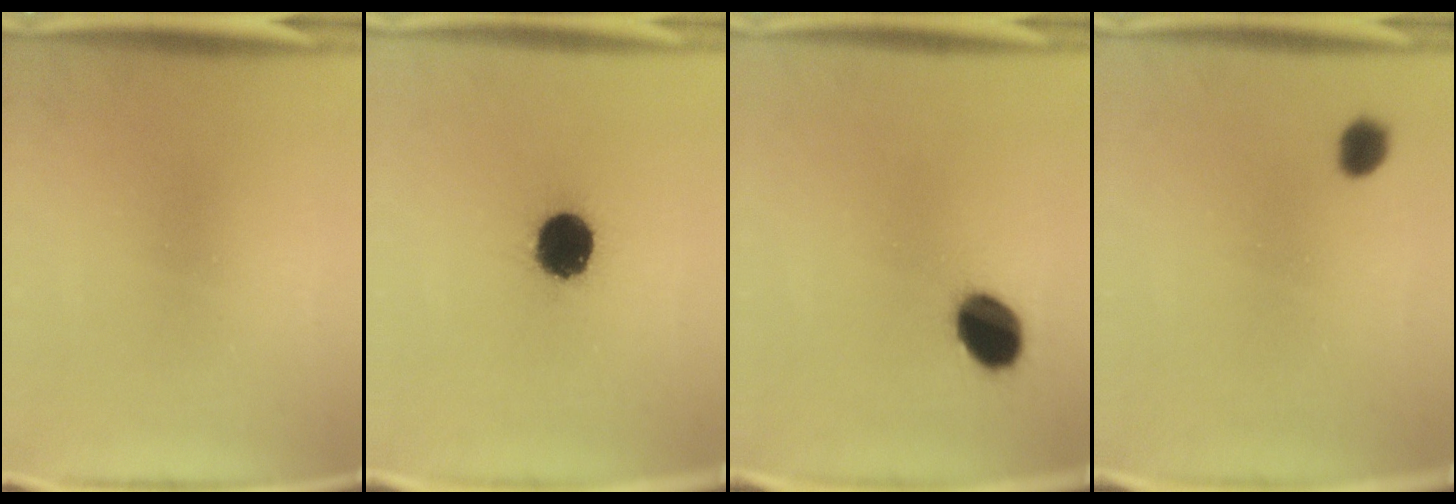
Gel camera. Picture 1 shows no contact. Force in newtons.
{"total": 13.5}
{"total": 9.1}
{"total": 2.7}